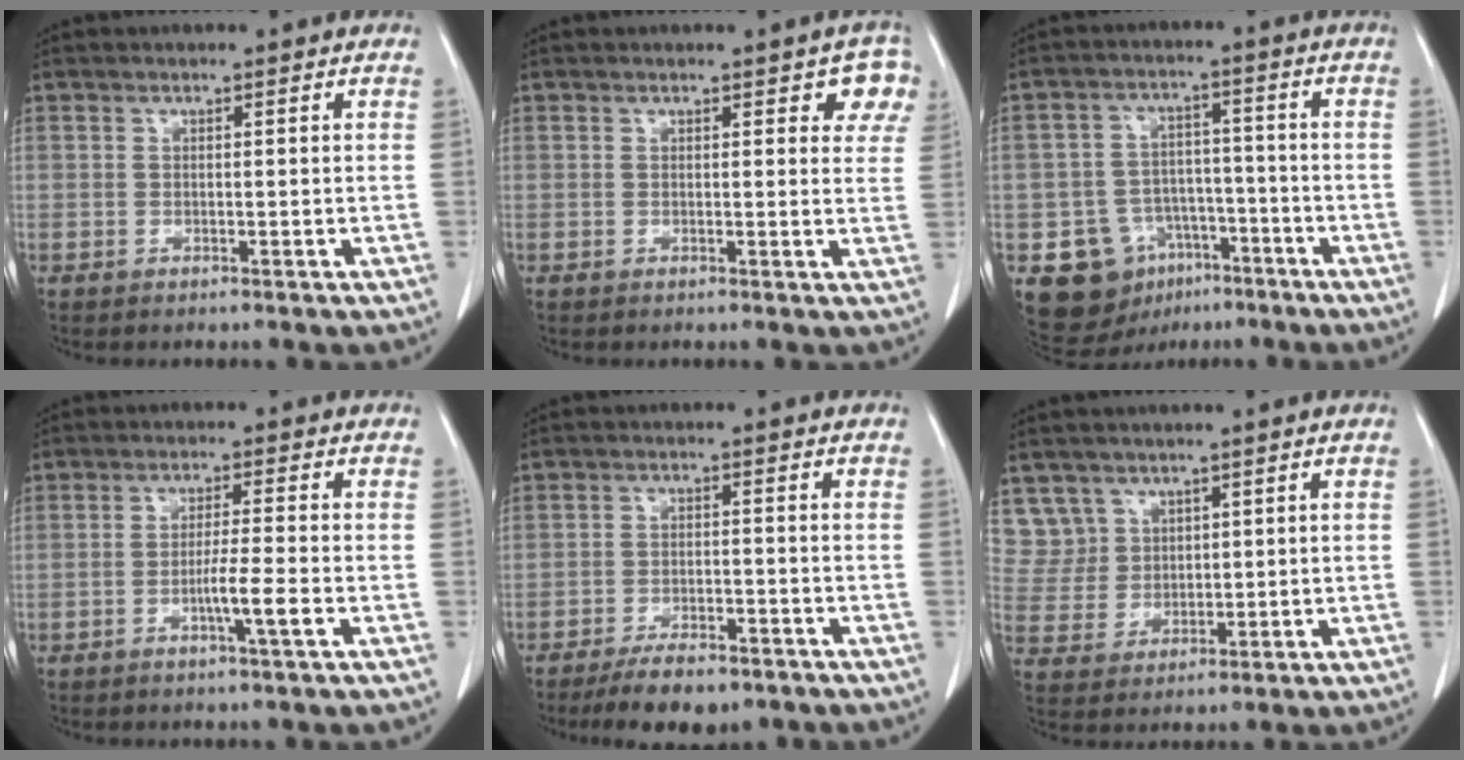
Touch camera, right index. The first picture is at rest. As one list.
[{"total": 4.6, "force": [3.0, 2.0, 2.9], "torque": [-0.012, 0.000, 0.018]}, {"total": 10.7, "force": [-5.4, 8.6, 3.3], "torque": [-0.052, 0.030, -0.074]}, {"total": 4.7, "force": [-1.8, -0.5, 4.4], "torque": [-0.074, -0.006, -0.033]}, {"total": 7.6, "force": [-5.9, 2.5, 4.1], "torque": [-0.064, -0.007, -0.093]}, {"total": 6.2, "force": [3.7, 4.9, -0.4], "torque": [0.013, 0.006, 0.084]}]